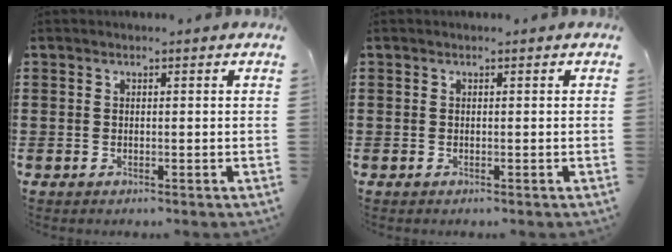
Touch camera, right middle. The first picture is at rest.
{"total": 0.0}